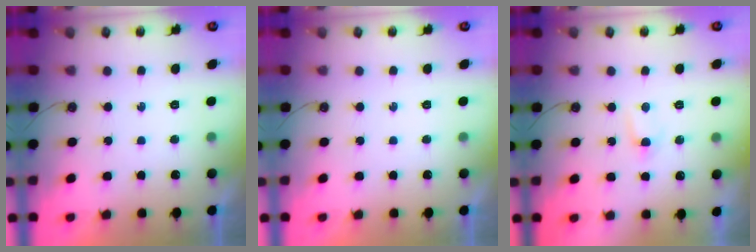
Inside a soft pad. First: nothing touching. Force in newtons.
{"total": 0.0}
{"total": 2.6, "press": 2.5, "slide": 0.3}